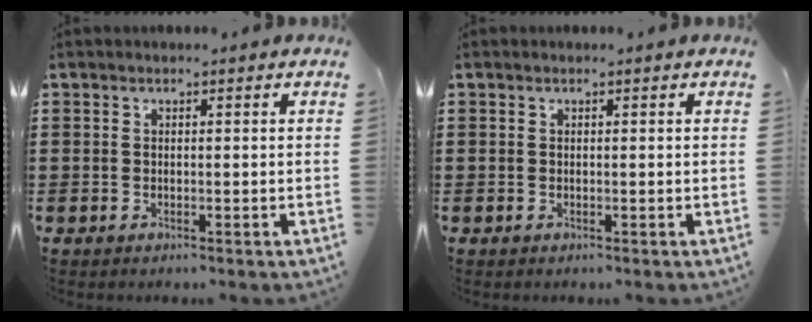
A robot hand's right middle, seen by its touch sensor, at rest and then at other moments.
{"total": 0.0}